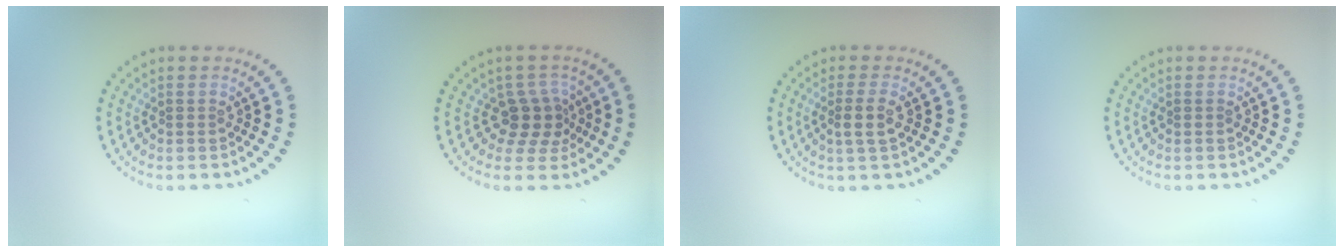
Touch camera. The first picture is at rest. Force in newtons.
{"total": 3.0, "press": 2.3, "slide": 2.0}
{"total": 1.6, "press": 1.4, "slide": 0.9}
{"total": 0.0}